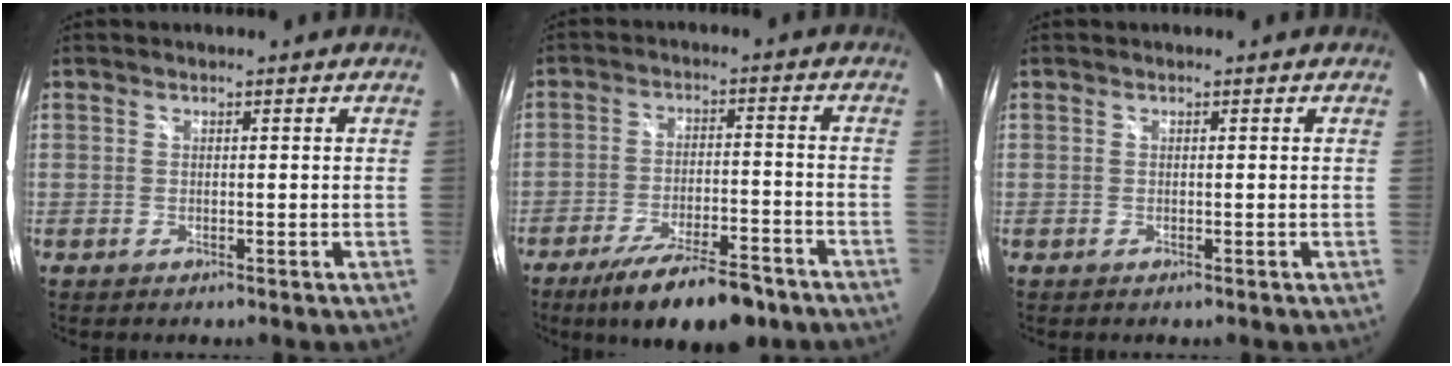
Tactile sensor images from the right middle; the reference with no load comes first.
{"total": 14.5, "force": [-10.9, 3.6, 8.8], "torque": [-0.165, -0.025, -0.169]}
{"total": 0.0}